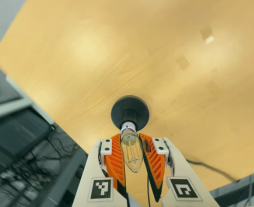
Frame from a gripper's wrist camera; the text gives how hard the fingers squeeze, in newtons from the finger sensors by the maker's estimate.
{"total": 17.9, "left": 16.6, "right": 19.2}